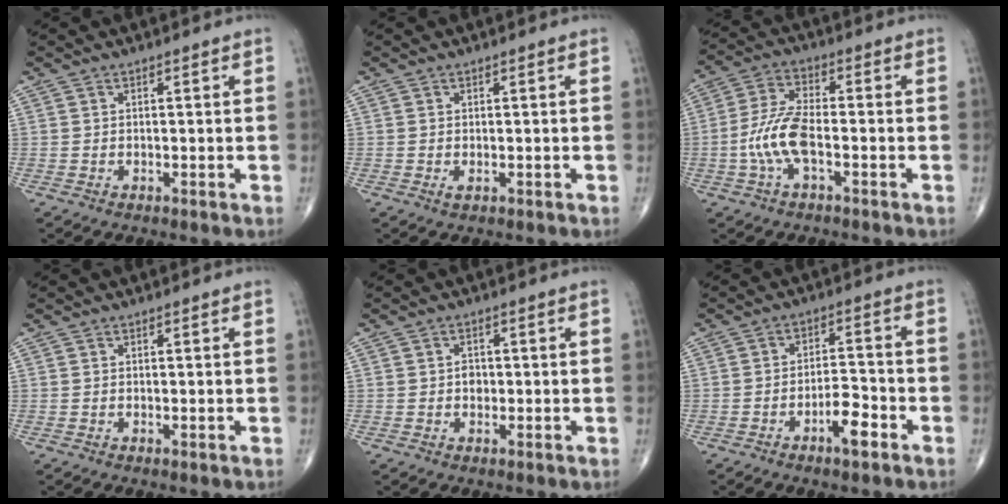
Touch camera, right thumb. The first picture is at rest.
{"total": 0.7, "force": [-0.1, 0.3, 0.6], "torque": [-0.009, -0.002, -0.001]}
{"total": 8.7, "force": [-2.4, 3.4, 7.6], "torque": [-0.172, 0.024, -0.049]}
{"total": 0.0}
{"total": 2.0, "force": [-0.2, 1.5, 1.2], "torque": [-0.008, 0.004, -0.004]}
{"total": 6.2, "force": [-3.4, 2.1, 4.7], "torque": [-0.071, 0.027, -0.055]}